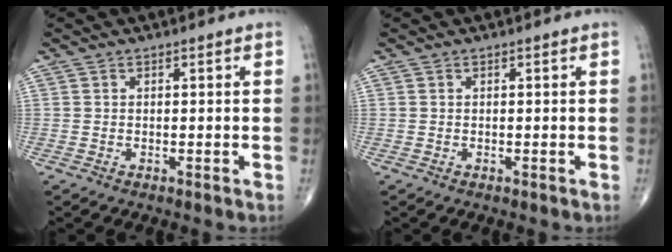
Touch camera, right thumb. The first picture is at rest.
{"total": 0.0}